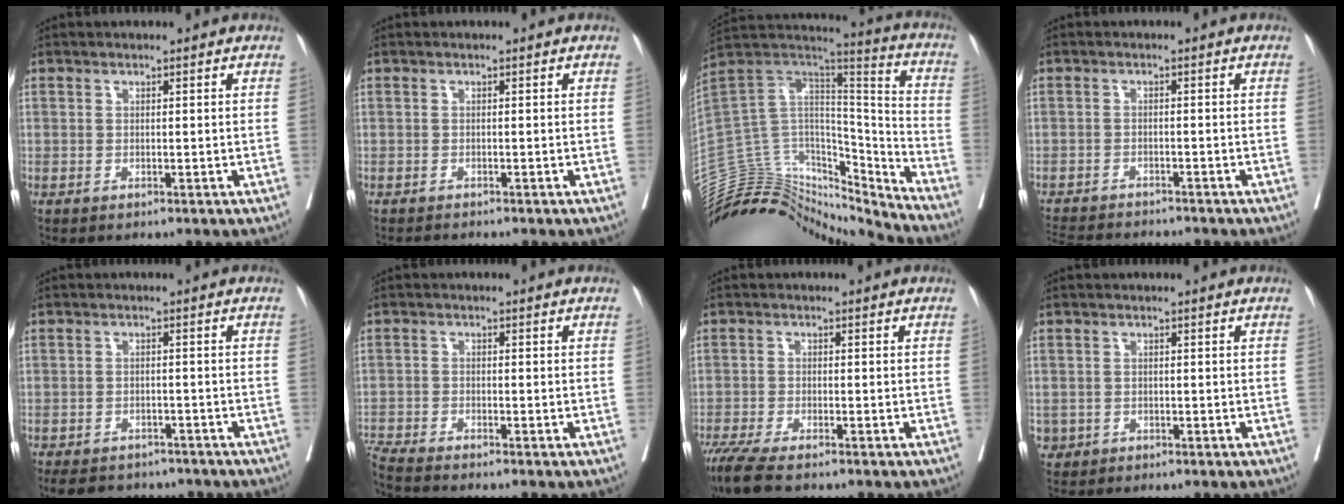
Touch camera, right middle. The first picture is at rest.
{"total": 1.8, "force": [-1.8, 0.2, 0.4], "torque": [-0.009, -0.006, -0.027]}
{"total": 24.6, "force": [-22.8, 7.2, 5.9], "torque": [-0.148, 0.062, -0.375]}
{"total": 11.4, "force": [-10.4, 2.1, 4.0], "torque": [-0.083, -0.009, -0.151]}
{"total": 10.9, "force": [-9.5, 4.3, 3.4], "torque": [-0.067, -0.002, -0.120]}
{"total": 5.4, "force": [-5.1, -1.1, 1.5], "torque": [-0.033, -0.014, -0.096]}
{"total": 7.6, "force": [-6.0, 1.2, 4.5], "torque": [-0.083, -0.020, -0.105]}
{"total": 1.8, "force": [-0.7, 1.6, 0.3], "torque": [-0.006, 0.004, -0.009]}